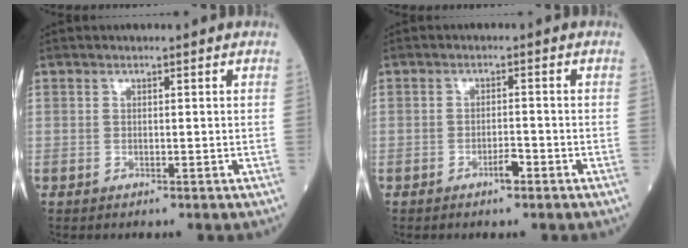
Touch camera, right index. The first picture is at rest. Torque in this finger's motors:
{"motor_torque": [0.41, -0.07, 0.15, 0.04]}